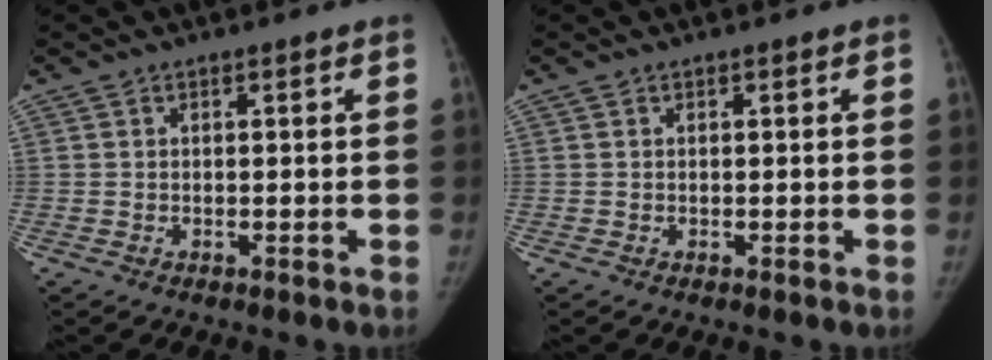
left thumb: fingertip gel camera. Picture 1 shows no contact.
{"total": 0.0}